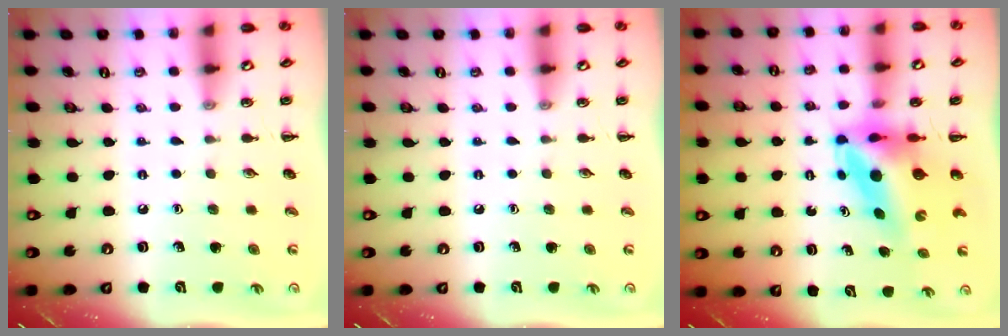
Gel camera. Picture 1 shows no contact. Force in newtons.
{"total": 0.0}
{"total": 6.9, "press": 6.6, "slide": 2.1}